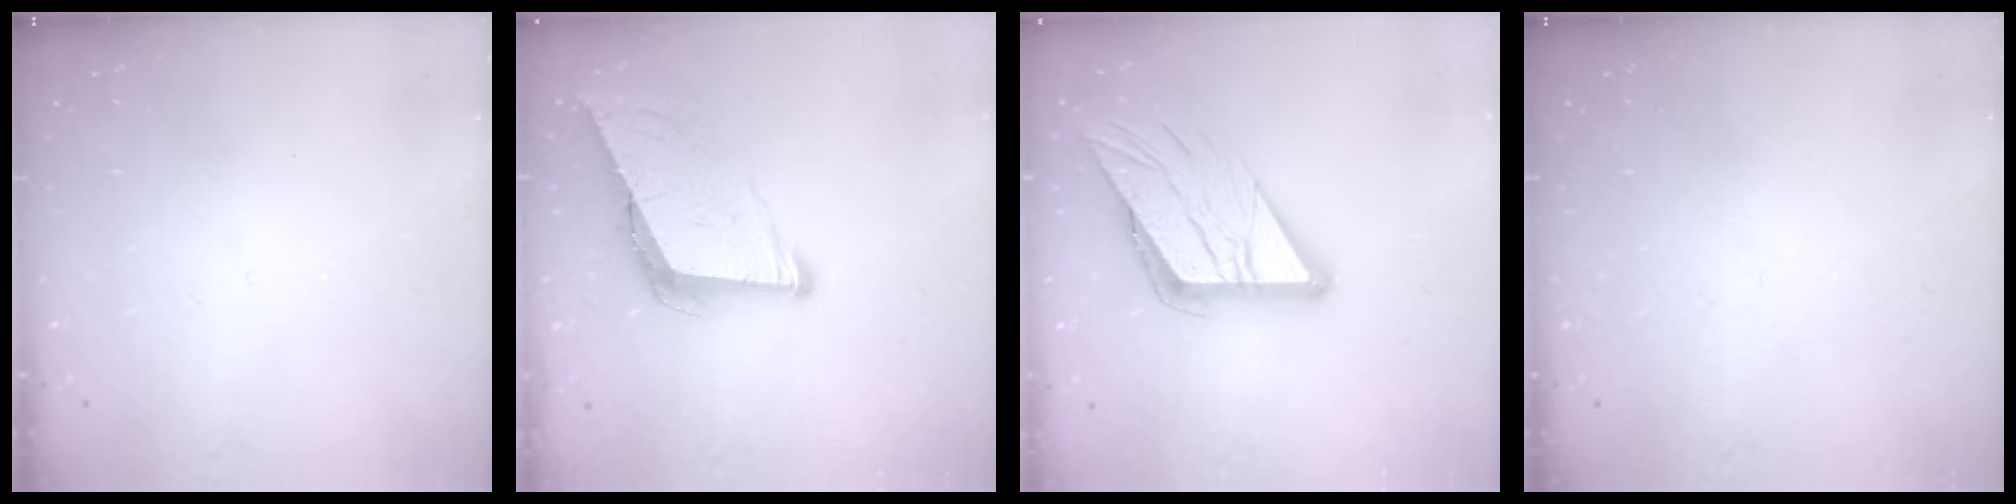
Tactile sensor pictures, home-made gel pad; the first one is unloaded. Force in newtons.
{"total": 8.7, "press": 8.4, "slide": 2.4}
{"total": 18.8, "press": 18.6, "slide": 2.2}
{"total": 0.0}